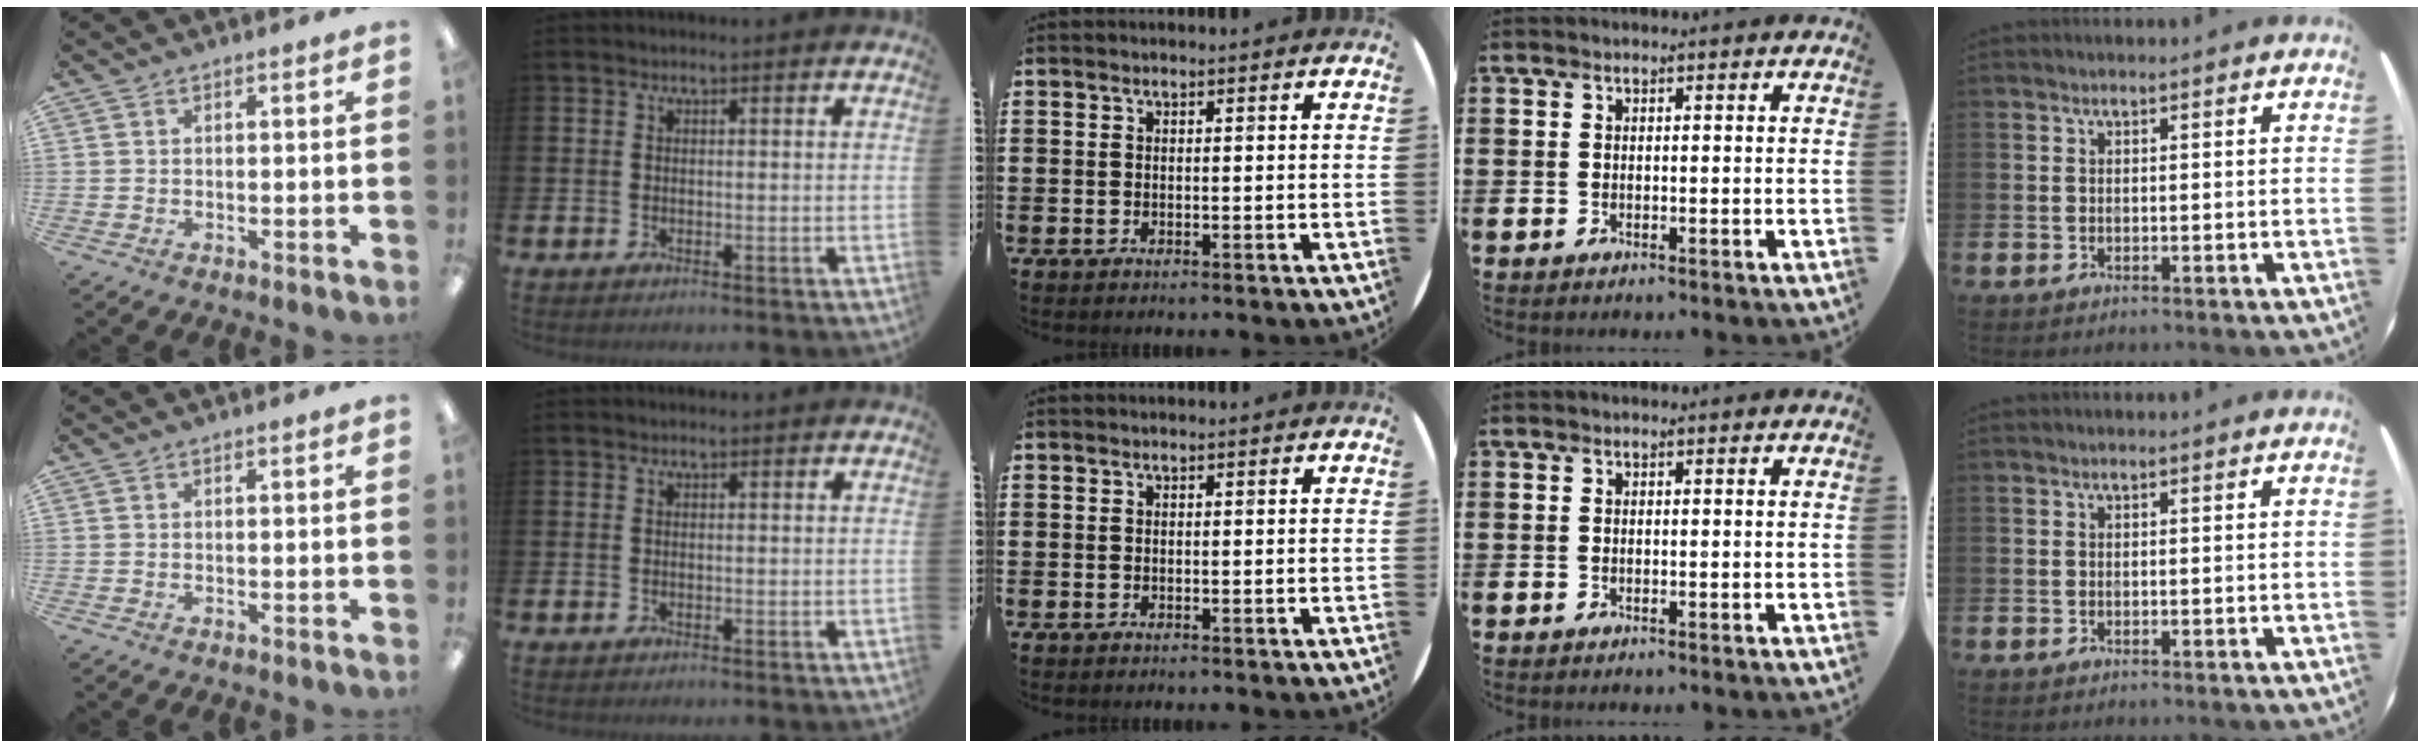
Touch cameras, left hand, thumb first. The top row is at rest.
{}